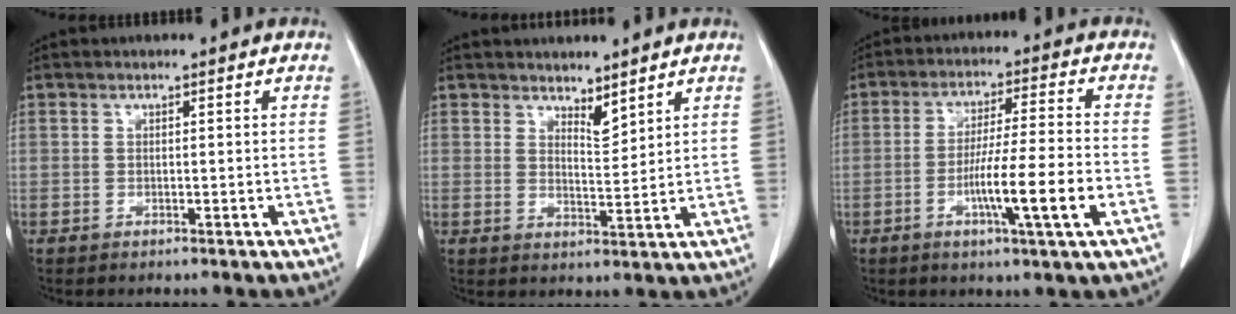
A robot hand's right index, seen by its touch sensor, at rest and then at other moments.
{"total": 3.3, "force": [2.8, 1.0, 1.5], "torque": [-0.025, -0.011, 0.054]}
{"total": 10.7, "force": [-3.5, -0.4, 10.1], "torque": [-0.179, -0.008, -0.062]}